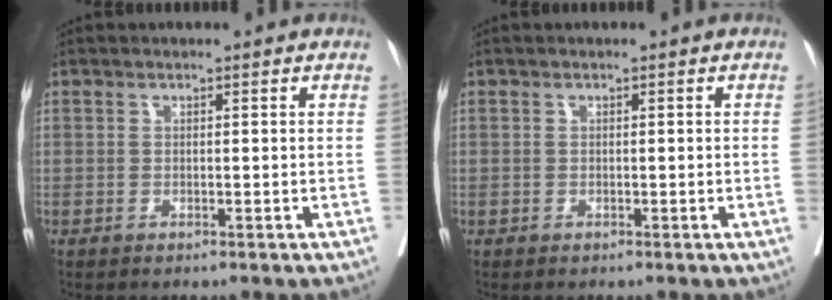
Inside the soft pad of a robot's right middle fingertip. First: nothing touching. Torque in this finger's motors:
{"motor_torque": [0.36, -0.36, -0.01, -0.21]}